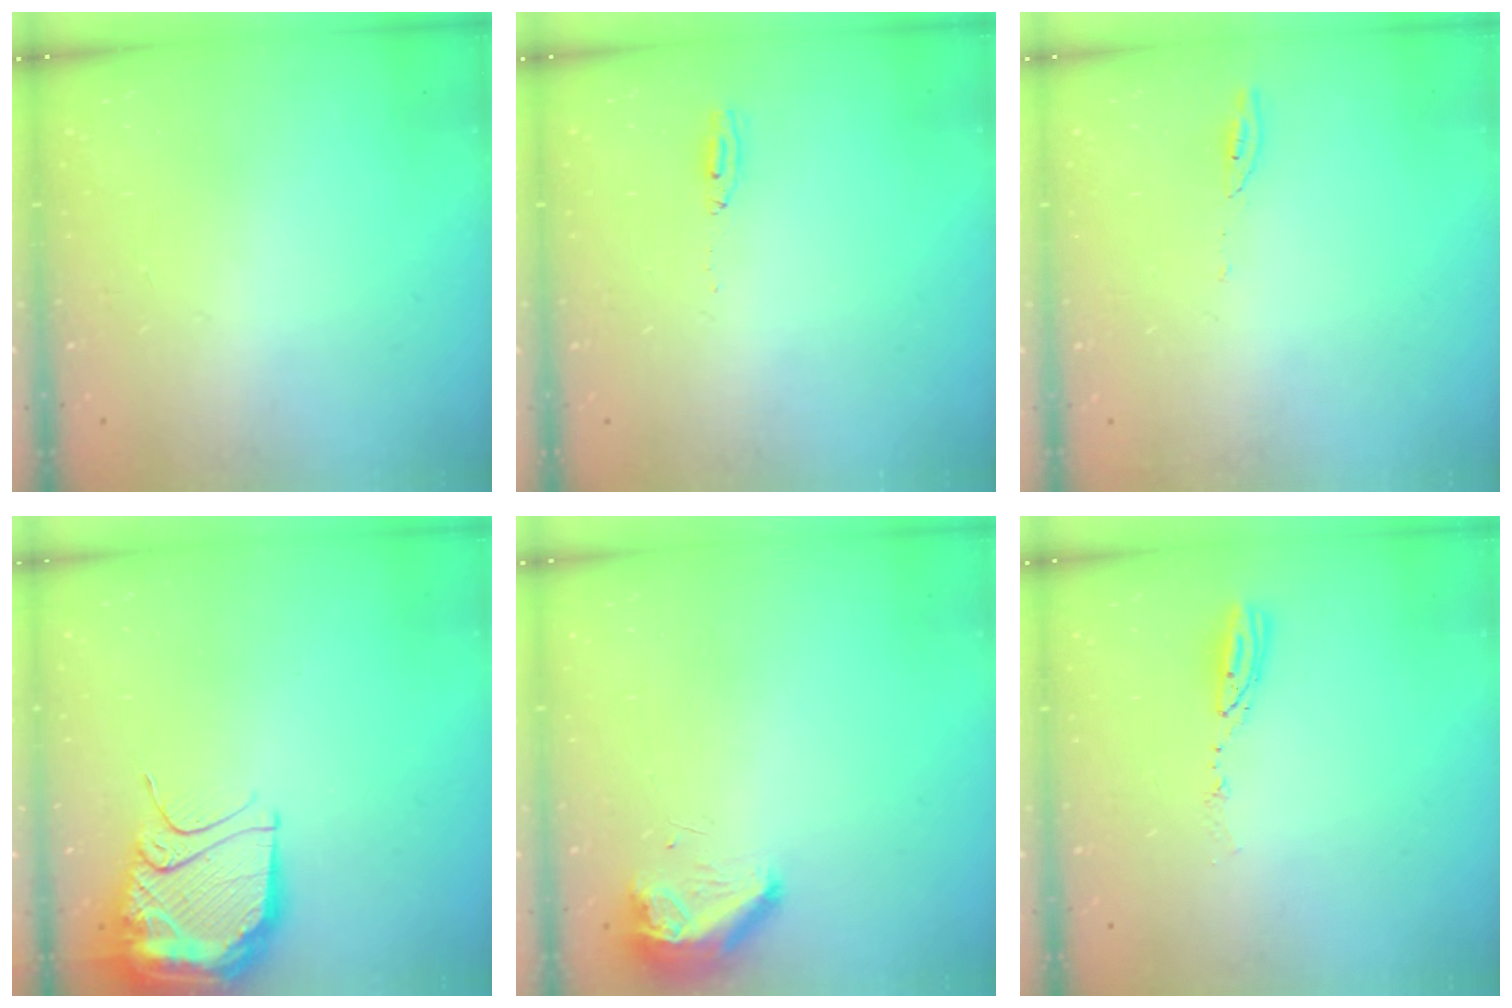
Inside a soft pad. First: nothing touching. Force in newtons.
{"total": 8.0, "press": 4.1, "slide": 6.9}
{"total": 2.9, "press": 2.9, "slide": 0.4}
{"total": 15.8, "press": 15.6, "slide": 2.5}
{"total": 13.1, "press": 10.6, "slide": 7.7}
{"total": 4.8, "press": 4.8, "slide": 0.2}